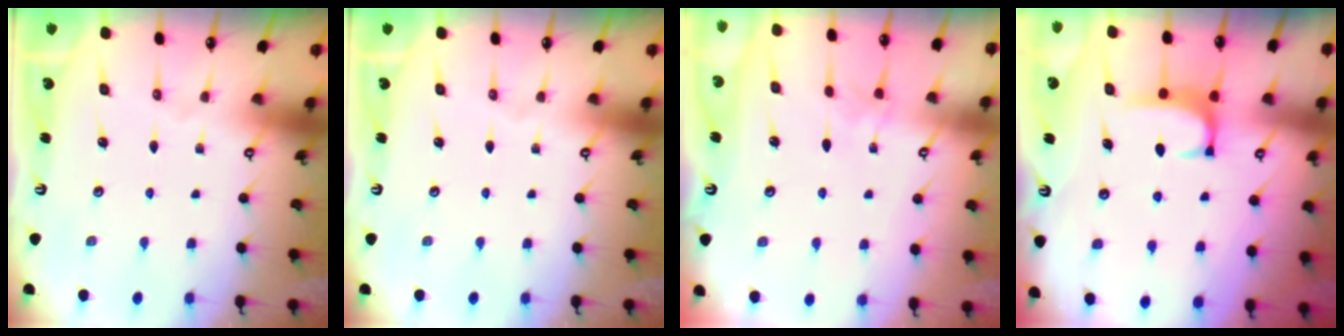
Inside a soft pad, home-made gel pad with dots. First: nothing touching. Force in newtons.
{"total": 0.0}
{"total": 1.1, "press": 1.0, "slide": 0.4}
{"total": 2.0, "press": 1.9, "slide": 0.6}